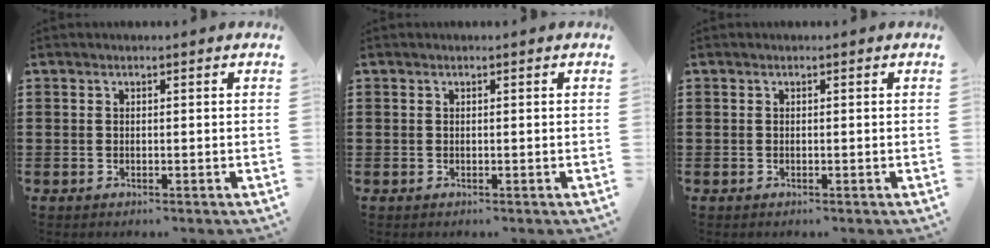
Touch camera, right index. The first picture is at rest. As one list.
[{"total": 0.0}, {"total": 0.0}]